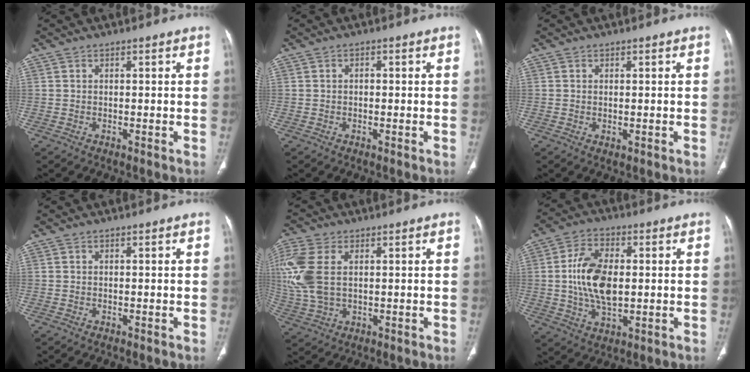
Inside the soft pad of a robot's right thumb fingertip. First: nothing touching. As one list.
[{"total": 0.7, "force": [0.0, 0.5, 0.5], "torque": [-0.005, 0.005, -0.001]}, {"total": 0.7, "force": [-0.1, 0.4, 0.5], "torque": [-0.010, -0.003, 0.004]}, {"total": 0.0}, {"total": 11.9, "force": [2.4, 7.1, 9.2], "torque": [-0.240, 0.009, 0.054]}, {"total": 12.2, "force": [0.6, 6.9, 10.0], "torque": [-0.183, 0.001, 0.014]}]